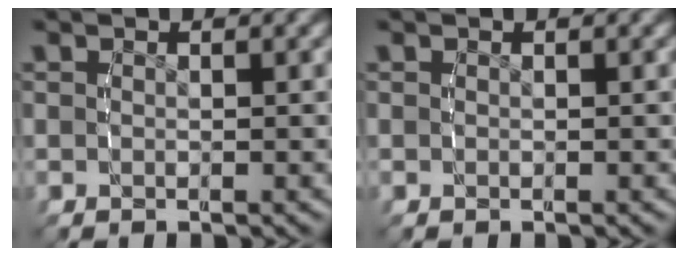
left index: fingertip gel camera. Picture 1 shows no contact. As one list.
[{"total": 0.0}]